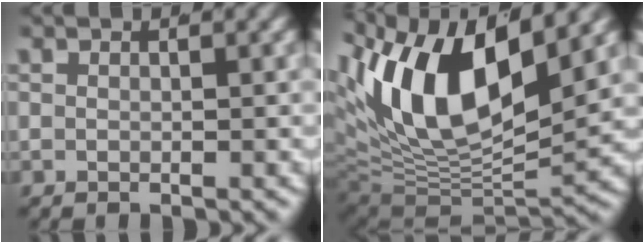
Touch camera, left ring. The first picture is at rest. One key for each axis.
{"total": 14.3, "fx": 2.9, "fy": 8.4, "fz": 11.3, "tx": -0.225, "ty": -0.024, "tz": 0.057}